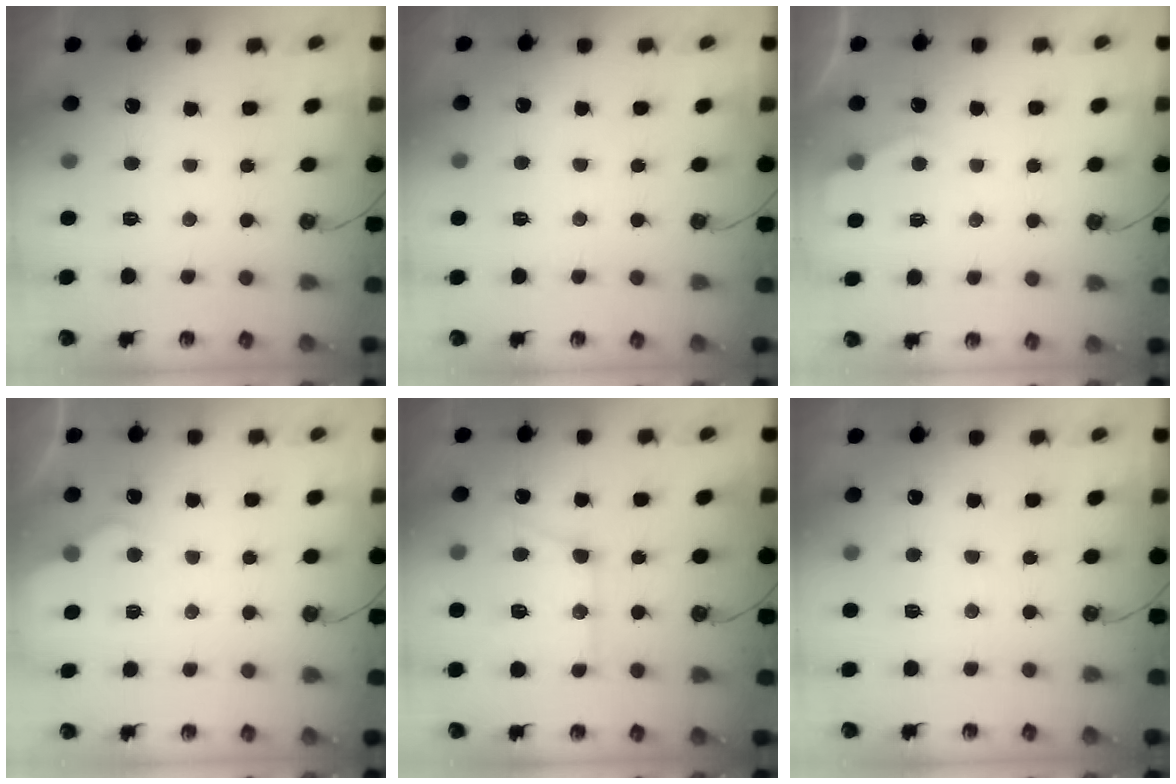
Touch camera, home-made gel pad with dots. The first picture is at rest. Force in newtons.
{"total": 2.9, "press": 2.9, "slide": 0.5}
{"total": 2.8, "press": 2.7, "slide": 0.5}
{"total": 3.8, "press": 3.8, "slide": 0.4}
{"total": 13.1, "press": 13.0, "slide": 1.3}
{"total": 4.5, "press": 4.5, "slide": 0.7}